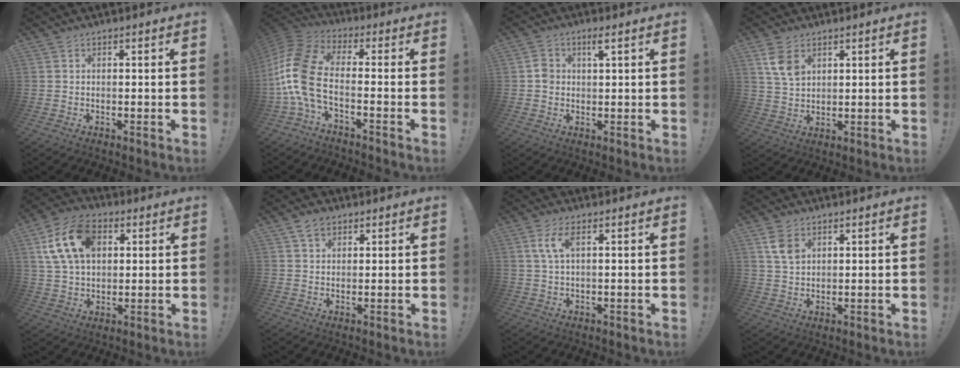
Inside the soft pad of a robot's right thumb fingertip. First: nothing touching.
{"total": 14.9, "force": [-2.0, 8.1, 12.3], "torque": [-0.260, 0.014, -0.029]}
{"total": 3.5, "force": [0.9, 2.2, 2.5], "torque": [-0.039, 0.001, 0.013]}
{"total": 7.7, "force": [3.5, 4.9, 4.8], "torque": [-0.086, -0.009, 0.068]}
{"total": 16.7, "force": [5.7, 11.2, 11.0], "torque": [-0.192, -0.004, 0.110]}
{"total": 4.2, "force": [2.6, 2.5, 2.0], "torque": [-0.032, -0.007, 0.049]}
{"total": 5.2, "force": [1.8, 1.5, 4.6], "torque": [-0.087, 0.003, 0.032]}
{"total": 5.9, "force": [2.7, 3.8, 3.7], "torque": [-0.056, -0.006, 0.051]}